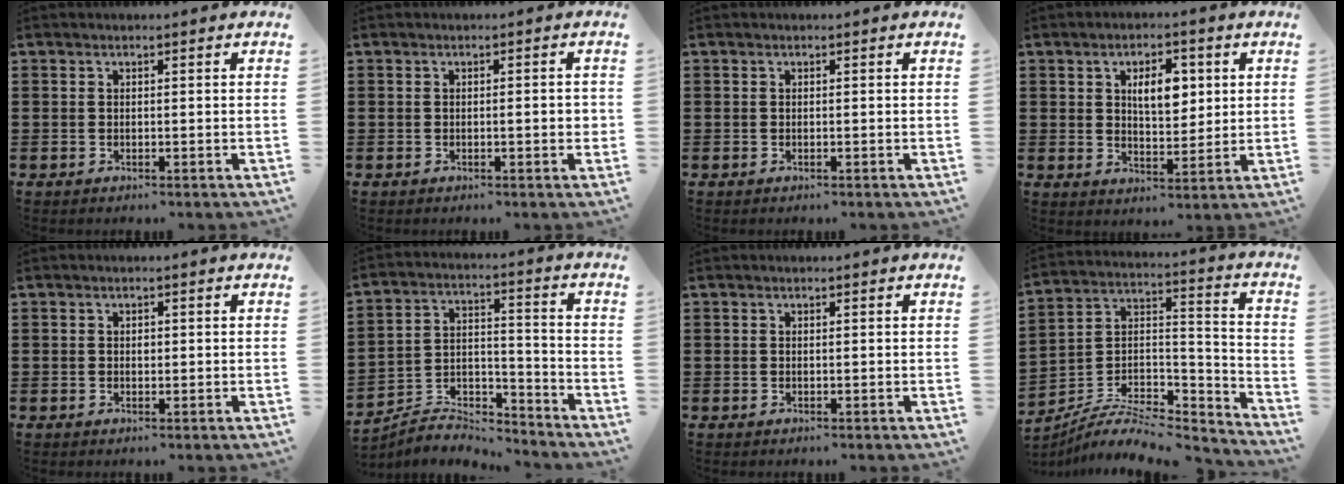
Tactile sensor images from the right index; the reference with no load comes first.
{"total": 1.7, "force": [-0.2, 0.3, 1.7], "torque": [-0.028, 0.000, -0.003]}
{"total": 0.0}
{"total": 6.0, "force": [1.8, 3.0, 4.8], "torque": [-0.080, 0.003, 0.023]}
{"total": 0.7, "force": [0.1, 0.5, 0.5], "torque": [-0.012, 0.000, 0.002]}
{"total": 6.3, "force": [-6.2, 0.9, 0.6], "torque": [-0.012, 0.009, -0.124]}
{"total": 0.0}
{"total": 7.4, "force": [-6.1, 2.9, 2.9], "torque": [-0.054, 0.005, -0.121]}